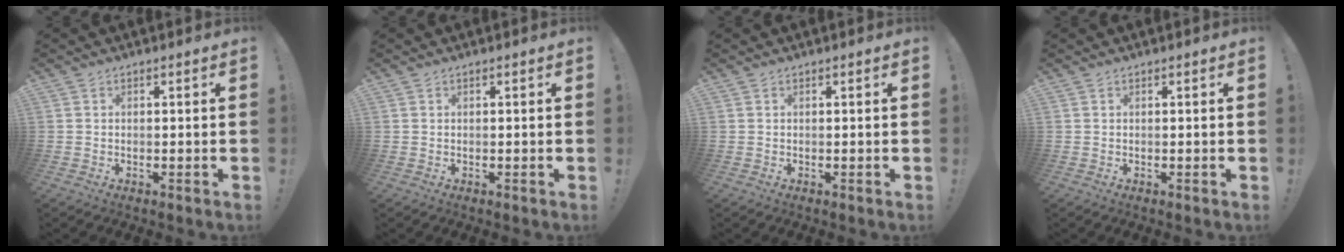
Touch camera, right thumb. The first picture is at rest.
{"total": 0.0}
{"total": 0.0}
{"total": 0.0}